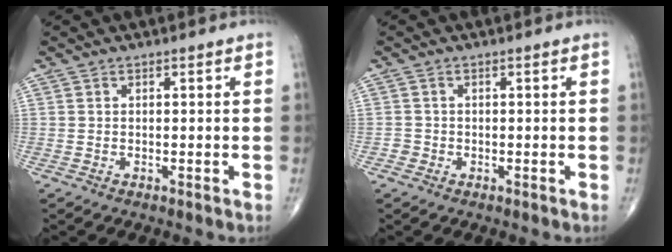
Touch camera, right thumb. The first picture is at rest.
{"total": 1.1, "force": [-0.5, 1.0, 0.0], "torque": [0.007, 0.005, -0.014]}